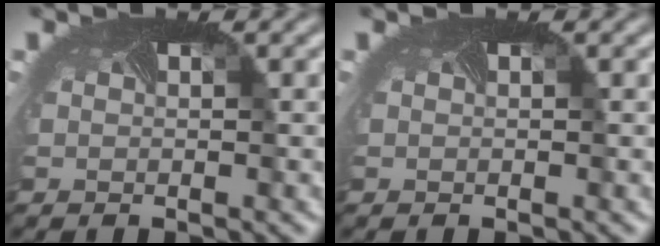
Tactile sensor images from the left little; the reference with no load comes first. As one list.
[{"total": 0.0}]